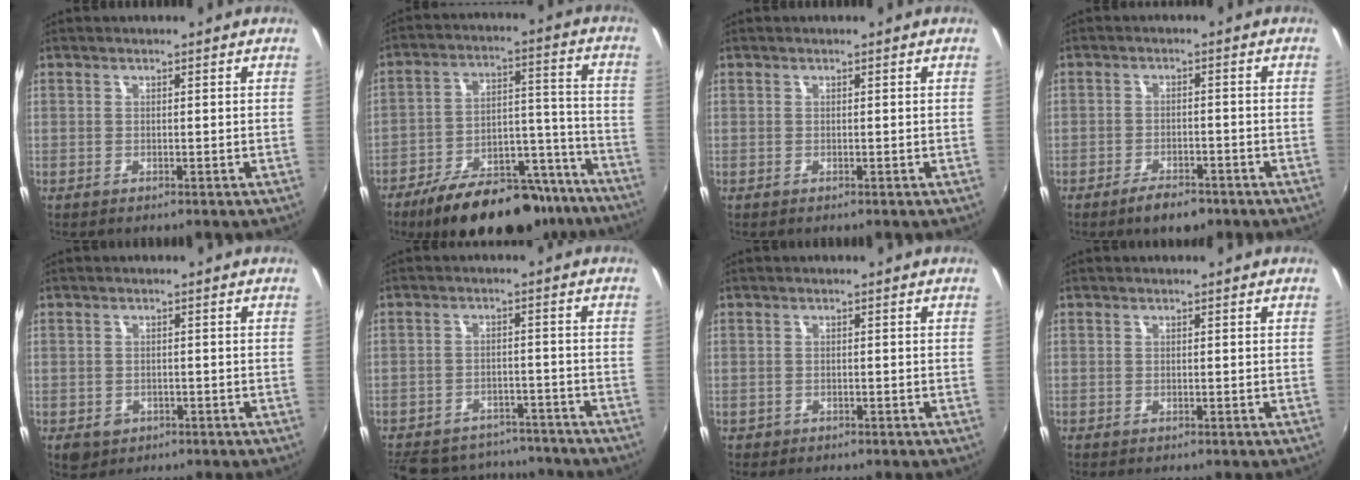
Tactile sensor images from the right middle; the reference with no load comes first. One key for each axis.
{"total": 23.7, "fx": -18.2, "fy": 9.7, "fz": 11.7, "tx": -0.191, "ty": 0.021, "tz": -0.244}
{"total": 0.0}
{"total": 5.1, "fx": -3.7, "fy": 2.2, "fz": 2.7, "tx": -0.063, "ty": -0.005, "tz": -0.060}
{"total": 3.5, "fx": -1.5, "fy": 2.9, "fz": 1.4, "tx": -0.032, "ty": -0.007, "tz": -0.016}
{"total": 19.1, "fx": -16.1, "fy": 8.1, "fz": 6.3, "tx": -0.157, "ty": 0.019, "tz": -0.213}
{"total": 1.3, "fx": -0.8, "fy": 1.0, "fz": 0.2, "tx": -0.011, "ty": -0.004, "tz": -0.011}
{"total": 0.0}